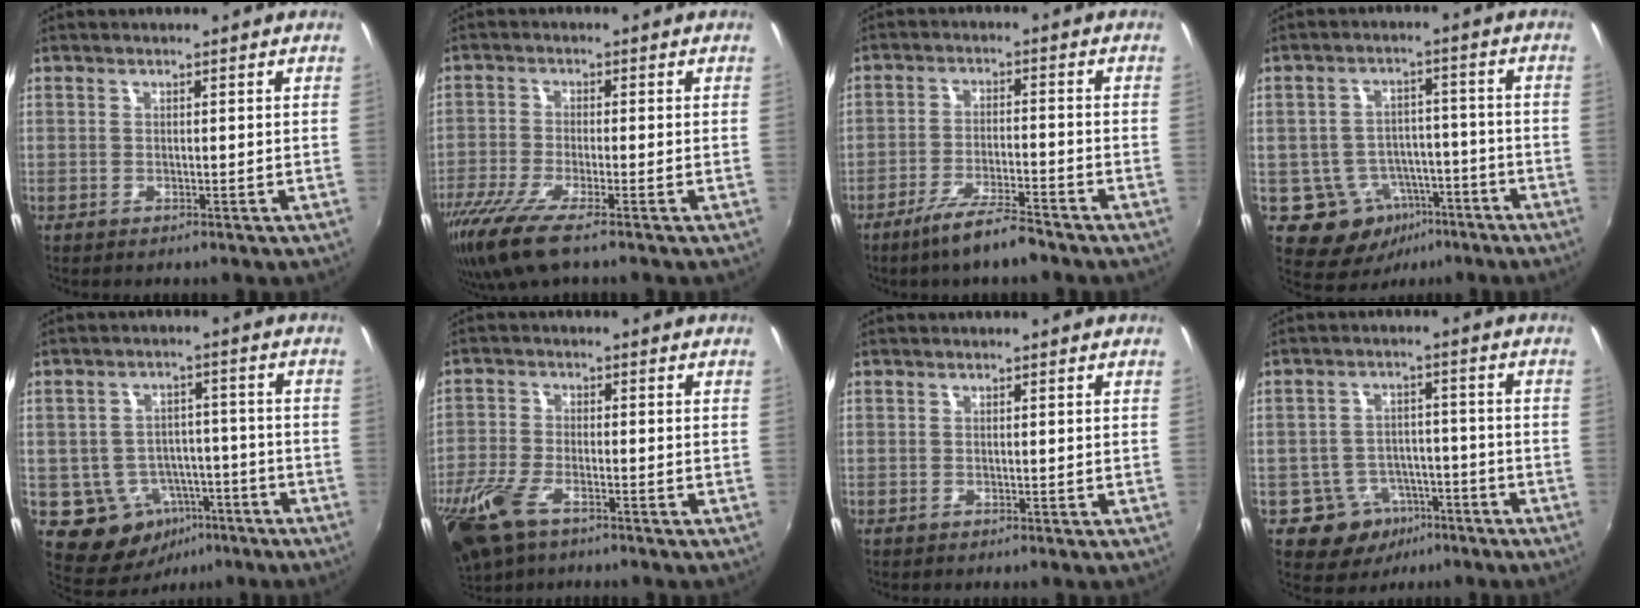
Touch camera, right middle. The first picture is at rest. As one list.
[{"total": 9.6, "force": [-6.6, 1.4, 6.8], "torque": [-0.163, -0.037, -0.126]}, {"total": 7.7, "force": [-6.0, 0.9, 4.8], "torque": [-0.104, -0.007, -0.104]}, {"total": 10.0, "force": [-4.8, 8.1, 3.1], "torque": [-0.067, 0.023, -0.049]}, {"total": 10.3, "force": [-4.7, 8.4, 3.5], "torque": [-0.076, 0.024, -0.042]}, {"total": 12.3, "force": [-7.4, 5.6, 8.0], "torque": [-0.202, -0.034, -0.149]}, {"total": 0.0}, {"total": 8.4, "force": [-4.8, 6.7, 1.8], "torque": [-0.038, 0.024, -0.057]}]